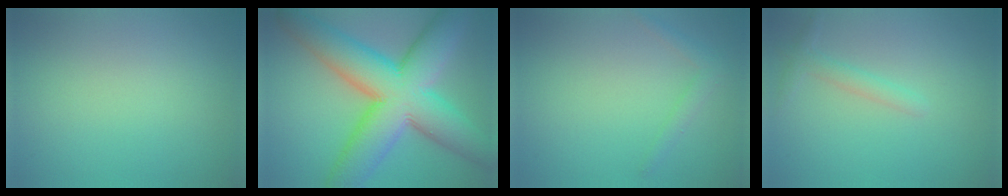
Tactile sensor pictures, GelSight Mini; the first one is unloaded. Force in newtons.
{"total": 13.8, "press": 13.8, "slide": 0.3}
{"total": 1.3, "press": 1.3, "slide": 0.1}
{"total": 1.6, "press": 1.6, "slide": 0.1}